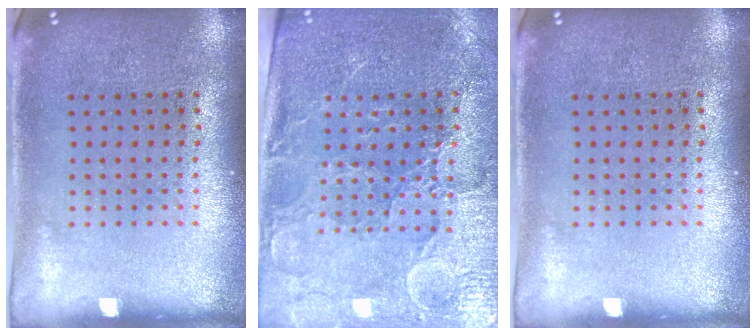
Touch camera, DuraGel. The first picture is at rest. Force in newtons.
{"total": 3.5, "press": 3.4, "slide": 1.1}
{"total": 0.0}